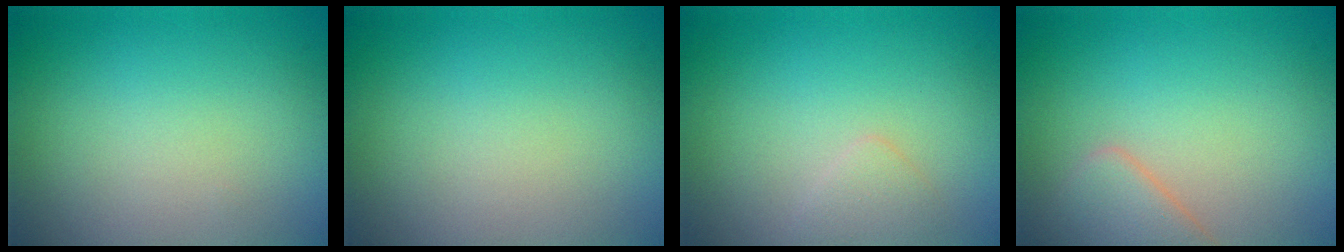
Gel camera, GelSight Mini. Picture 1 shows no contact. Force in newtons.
{"total": 0.0}
{"total": 1.1, "press": 1.1, "slide": 0.0}
{"total": 2.8, "press": 2.8, "slide": 0.3}